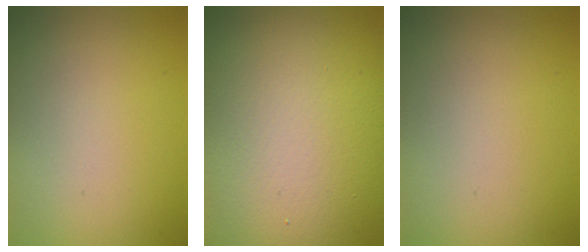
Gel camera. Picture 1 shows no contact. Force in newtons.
{"total": 20.1, "press": 20.1, "slide": 1.0}
{"total": 0.0}